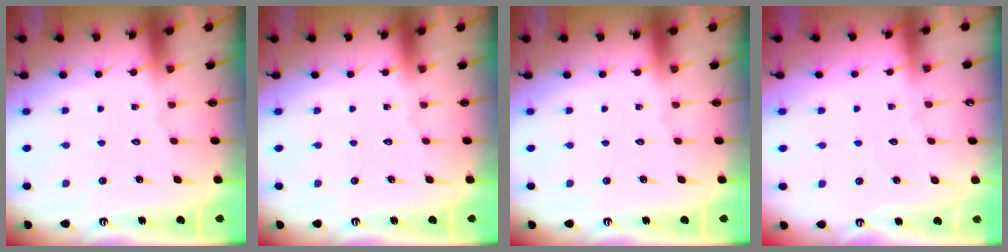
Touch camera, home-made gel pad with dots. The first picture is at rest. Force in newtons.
{"total": 0.0}
{"total": 0.0}
{"total": 2.1, "press": 2.1, "slide": 0.1}